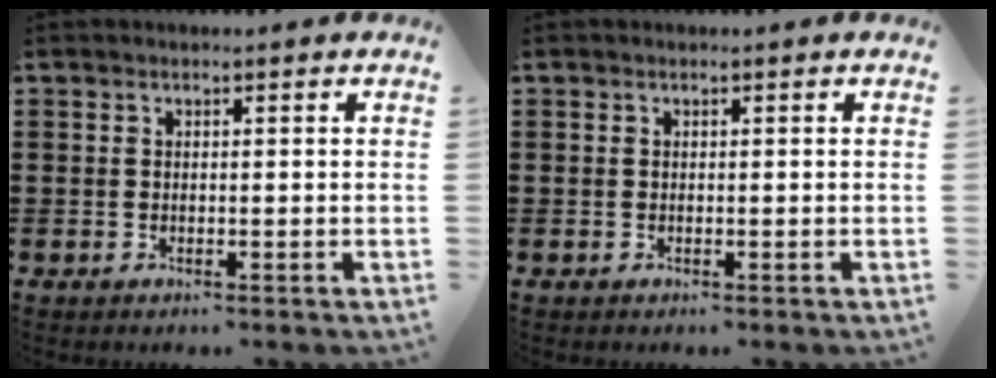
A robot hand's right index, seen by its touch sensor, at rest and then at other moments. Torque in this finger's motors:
{"motor_torque": [0.06, 0.06, 0.00, 0.00]}